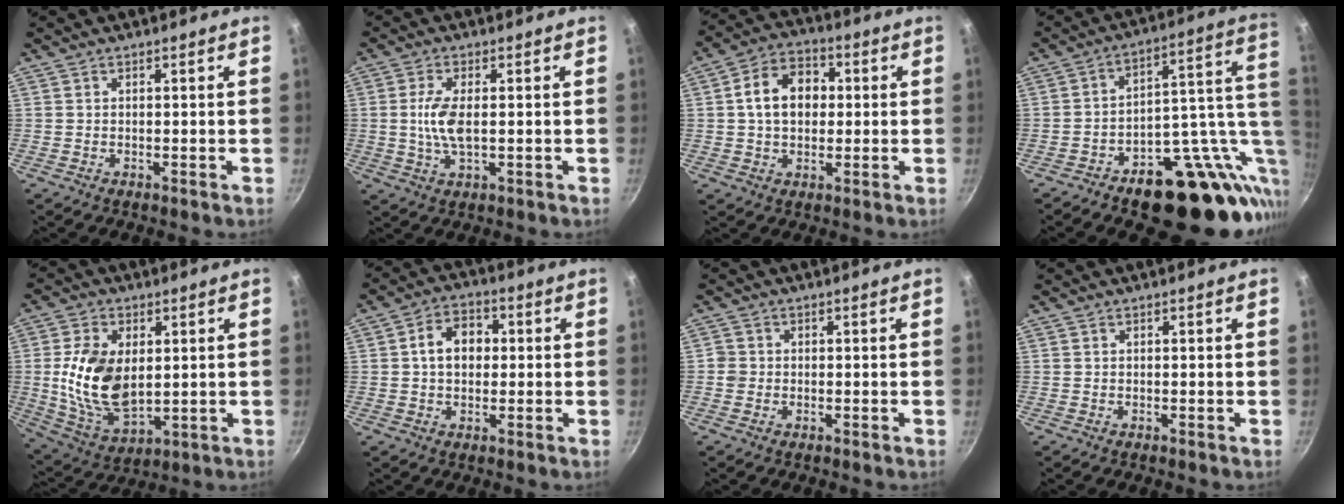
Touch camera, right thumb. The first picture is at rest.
{"total": 6.4, "force": [0.2, 2.7, 5.8], "torque": [-0.124, -0.001, 0.001]}
{"total": 10.8, "force": [1.1, 7.9, 7.3], "torque": [-0.089, 0.023, 0.006]}
{"total": 22.9, "force": [-5.7, 13.1, 17.9], "torque": [-0.176, 0.036, -0.072]}
{"total": 15.0, "force": [1.5, 9.1, 11.8], "torque": [-0.208, -0.017, 0.039]}
{"total": 7.7, "force": [0.7, 5.7, 5.1], "torque": [-0.057, 0.018, 0.001]}
{"total": 1.9, "force": [-0.5, 1.8, 0.5], "torque": [-0.001, 0.009, -0.011]}
{"total": 0.0}